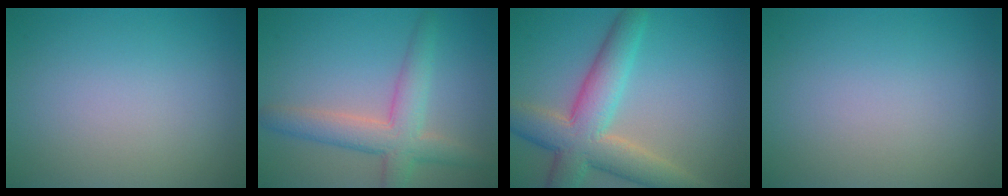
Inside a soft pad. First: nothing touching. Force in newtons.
{"total": 4.9, "press": 4.9, "slide": 0.3}
{"total": 7.7, "press": 7.7, "slide": 0.5}
{"total": 0.0}